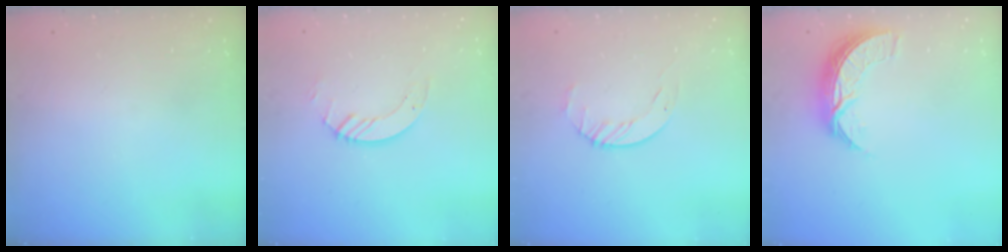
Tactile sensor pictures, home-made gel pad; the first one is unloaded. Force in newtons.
{"total": 4.0, "press": 4.0, "slide": 0.3}
{"total": 3.4, "press": 3.4, "slide": 0.4}
{"total": 8.2, "press": 8.1, "slide": 0.6}